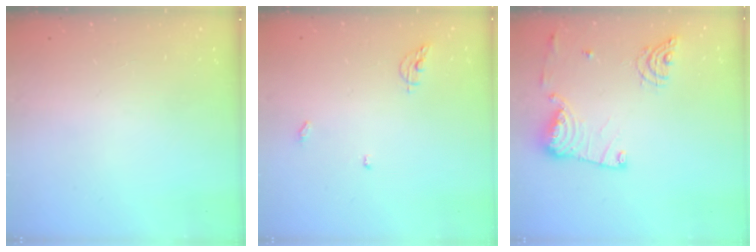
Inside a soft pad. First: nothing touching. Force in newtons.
{"total": 5.9, "press": 5.9, "slide": 0.2}
{"total": 13.9, "press": 13.9, "slide": 0.8}